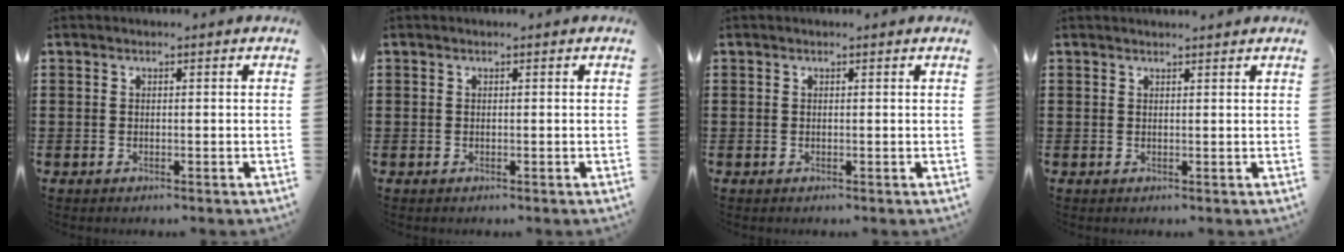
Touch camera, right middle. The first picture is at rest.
{"total": 0.0}
{"total": 0.0}
{"total": 0.7, "force": [0.7, -0.1, 0.1], "torque": [0.004, -0.007, 0.012]}